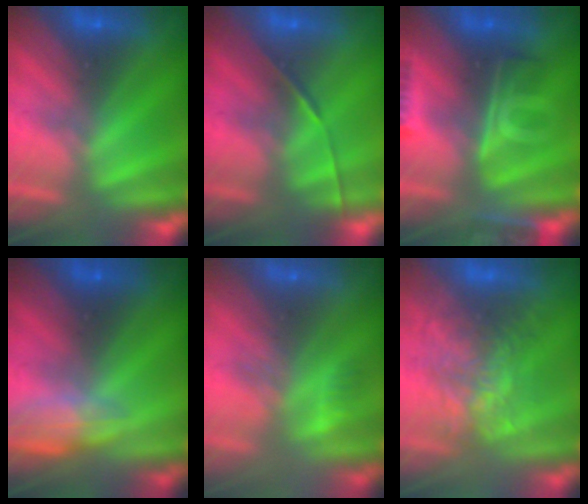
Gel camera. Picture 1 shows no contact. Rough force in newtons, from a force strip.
{"total": 1.7}
{"total": 5.8}
{"total": 2.8}
{"total": 3.2}
{"total": 3.5}